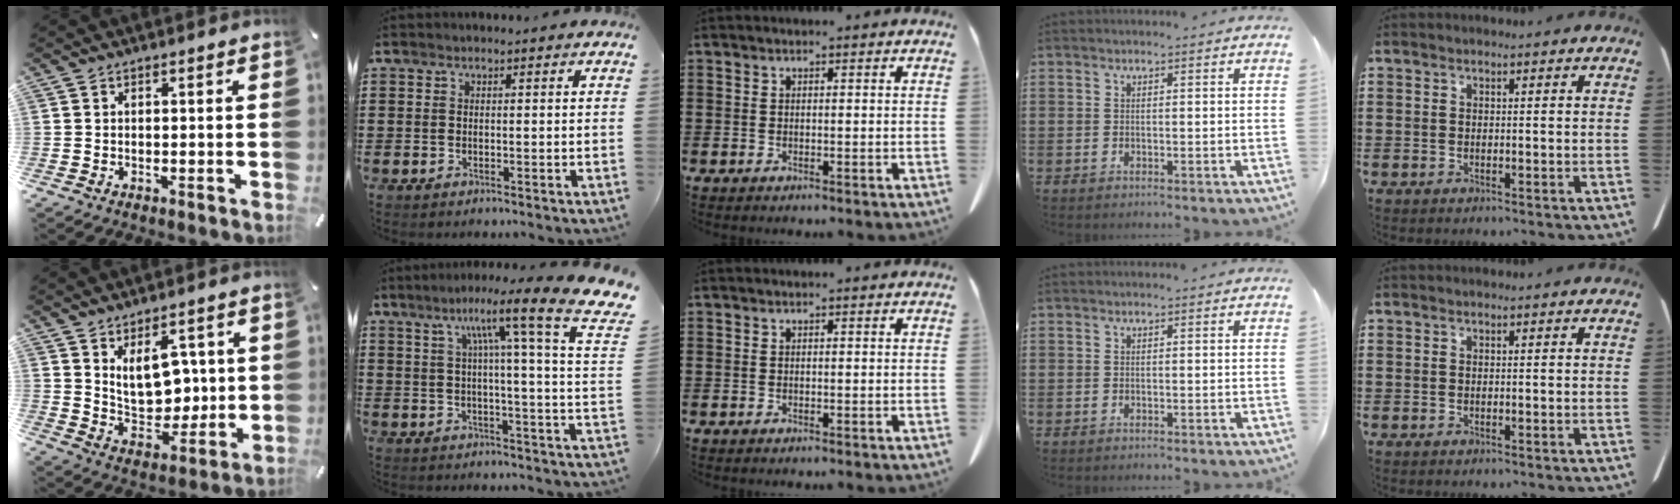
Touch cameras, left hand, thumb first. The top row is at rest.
{"thumb": {"total": 11.3, "force": [3.7, 7.8, 7.3], "torque": [-0.112, -0.017, 0.071]}, "index": {"total": 13.0, "force": [6.9, 0.4, 11.0], "torque": [-0.195, -0.040, 0.089]}}